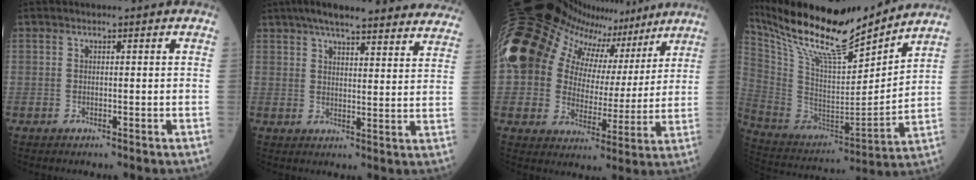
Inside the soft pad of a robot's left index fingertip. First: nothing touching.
{"total": 24.5, "force": [21.6, 3.9, 10.9], "torque": [-0.150, 0.006, 0.260]}
{"total": 25.2, "force": [14.3, 15.6, 13.7], "torque": [-0.279, 0.100, 0.227]}
{"total": 22.0, "force": [19.4, 2.4, 10.1], "torque": [-0.198, -0.015, 0.340]}